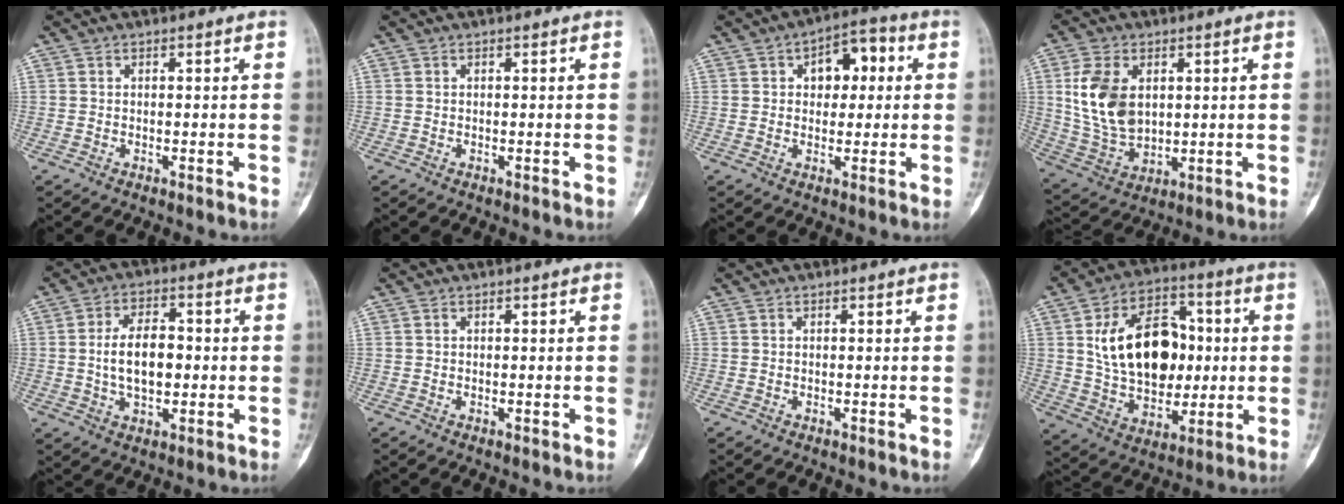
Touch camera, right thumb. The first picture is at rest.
{"total": 0.0}
{"total": 8.3, "force": [2.0, 5.3, 6.0], "torque": [-0.050, 0.017, 0.021]}
{"total": 12.6, "force": [2.5, 8.2, 9.2], "torque": [-0.172, -0.009, 0.058]}
{"total": 9.5, "force": [-0.3, 5.5, 7.7], "torque": [-0.125, 0.013, -0.007]}
{"total": 0.0}
{"total": 0.0}
{"total": 20.5, "force": [2.4, 13.7, 15.1], "torque": [-0.208, 0.011, 0.047]}